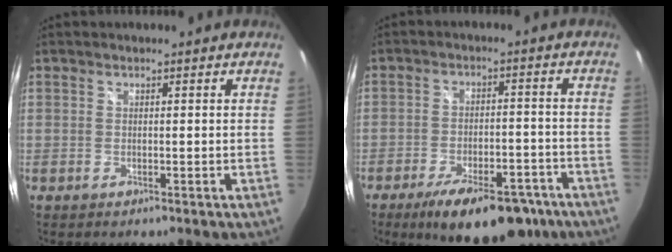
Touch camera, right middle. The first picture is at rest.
{"total": 16.8, "force": [-11.6, 6.5, 10.1], "torque": [-0.173, -0.014, -0.159]}